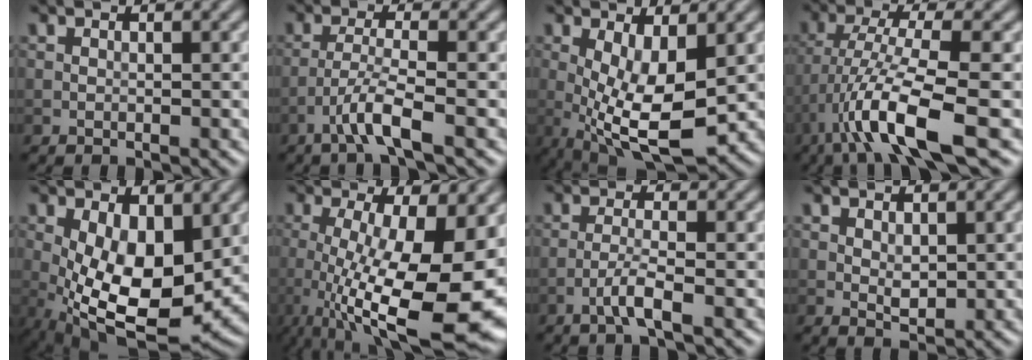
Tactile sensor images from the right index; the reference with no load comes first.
{"total": 3.4, "force": [-2.0, 0.1, 2.7], "torque": [-0.053, 0.010, -0.049]}
{"total": 8.2, "force": [-0.6, 3.2, 7.6], "torque": [-0.153, -0.016, -0.007]}
{"total": 8.3, "force": [-4.0, 1.3, 7.2], "torque": [-0.131, 0.004, -0.076]}
{"total": 10.7, "force": [-0.6, 5.5, 9.2], "torque": [-0.174, -0.028, 0.002]}
{"total": 15.5, "force": [-3.2, 5.1, 14.3], "torque": [-0.216, -0.025, -0.038]}
{"total": 2.2, "force": [-1.2, 0.1, 1.9], "torque": [-0.040, 0.007, -0.031]}
{"total": 1.5, "force": [0.5, 0.8, 1.1], "torque": [-0.021, -0.006, 0.013]}